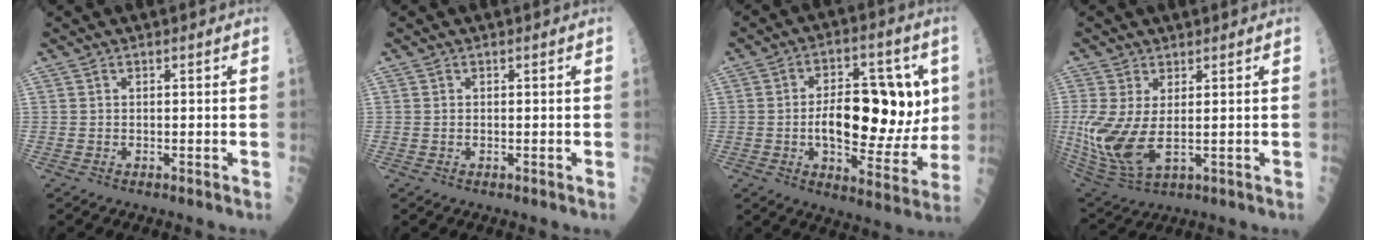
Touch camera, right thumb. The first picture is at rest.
{"total": 0.0}
{"total": 18.4, "force": [1.1, 9.5, 15.8], "torque": [-0.193, 0.003, 0.023]}
{"total": 11.8, "force": [0.0, 5.5, 10.4], "torque": [-0.248, -0.016, 0.016]}